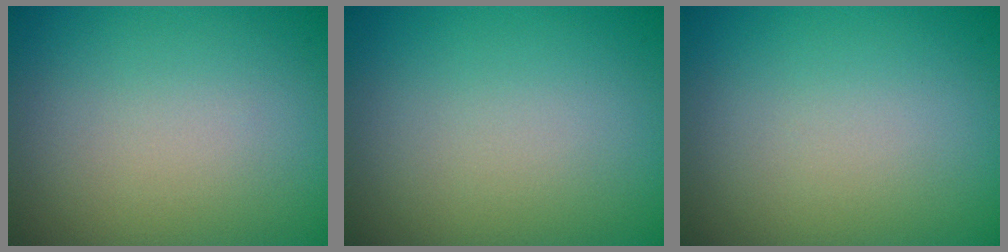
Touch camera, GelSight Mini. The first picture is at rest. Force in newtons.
{"total": 0.0}
{"total": 0.0}